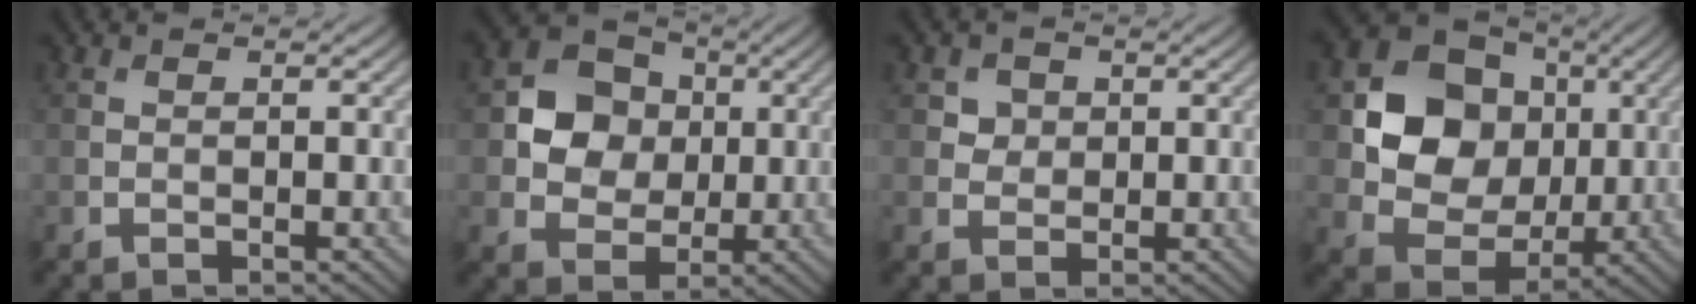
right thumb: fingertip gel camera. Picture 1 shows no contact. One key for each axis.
{"total": 8.0, "fx": 1.1, "fy": 6.9, "fz": 3.9, "tx": -0.086, "ty": 0.010, "tz": 0.008}
{"total": 2.4, "fx": 0.8, "fy": 2.1, "fz": 0.7, "tx": -0.018, "ty": -0.010, "tz": 0.016}
{"total": 12.2, "fx": 2.1, "fy": 10.2, "fz": 6.4, "tx": -0.132, "ty": 0.002, "tz": 0.024}